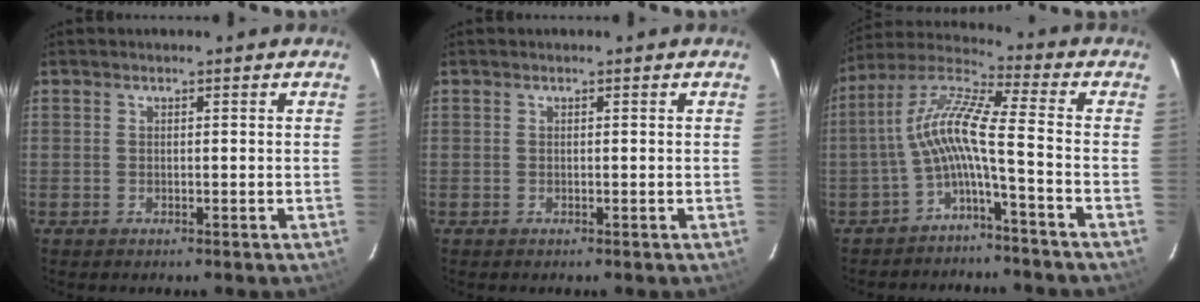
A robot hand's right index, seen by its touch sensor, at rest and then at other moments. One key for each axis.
{"total": 0.0}
{"total": 10.5, "fx": -3.5, "fy": 0.2, "fz": 9.9, "tx": -0.203, "ty": 0.015, "tz": -0.070}